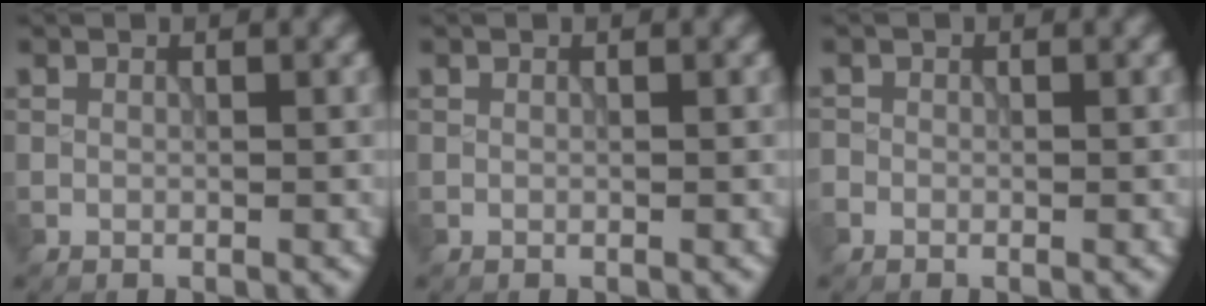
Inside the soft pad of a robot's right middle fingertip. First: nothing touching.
{"total": 0.0}
{"total": 0.6, "force": [-0.4, 0.5, 0.0], "torque": [0.002, -0.003, -0.009]}